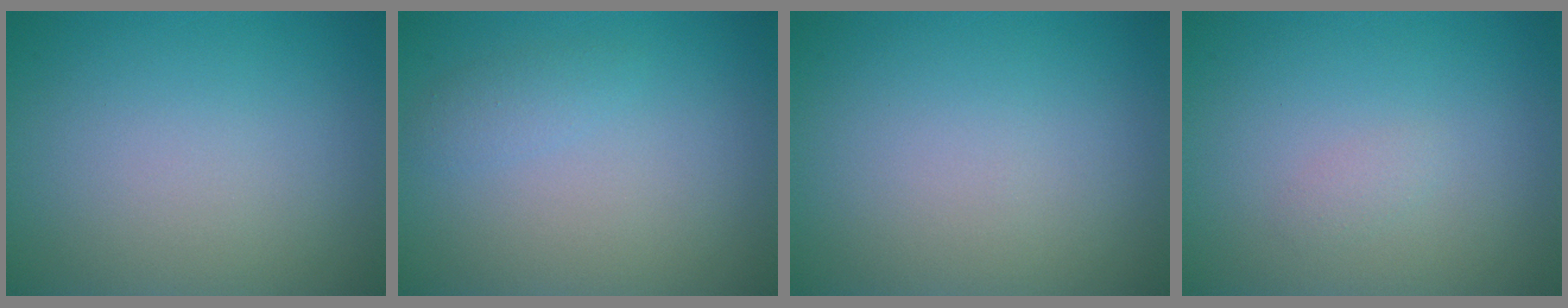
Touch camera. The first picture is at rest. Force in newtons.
{"total": 1.1, "press": 1.1, "slide": 0.0}
{"total": 0.0}
{"total": 0.7, "press": 0.7, "slide": 0.0}